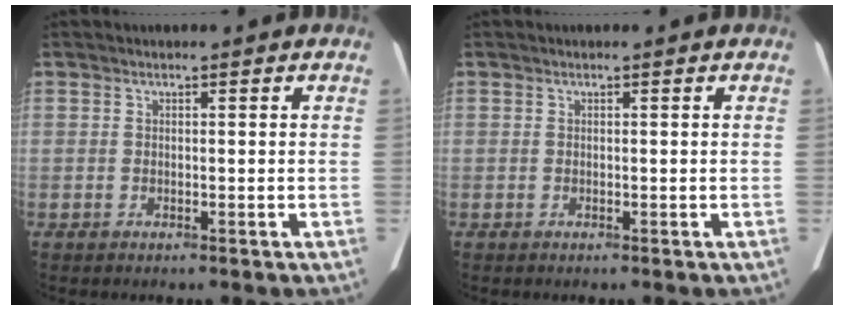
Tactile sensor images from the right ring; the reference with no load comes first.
{"total": 0.0}